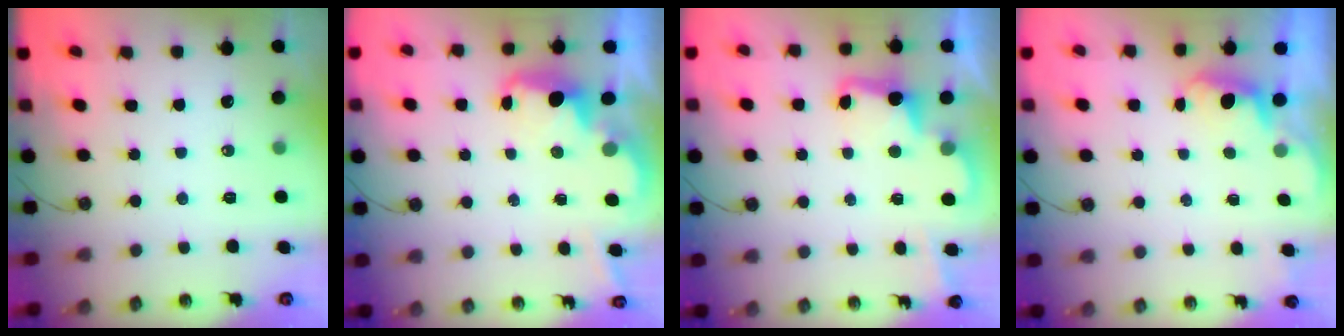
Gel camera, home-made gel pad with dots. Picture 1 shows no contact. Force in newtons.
{"total": 2.6, "press": 2.6, "slide": 0.4}
{"total": 4.1, "press": 4.1, "slide": 0.4}
{"total": 0.8, "press": 0.4, "slide": 0.7}